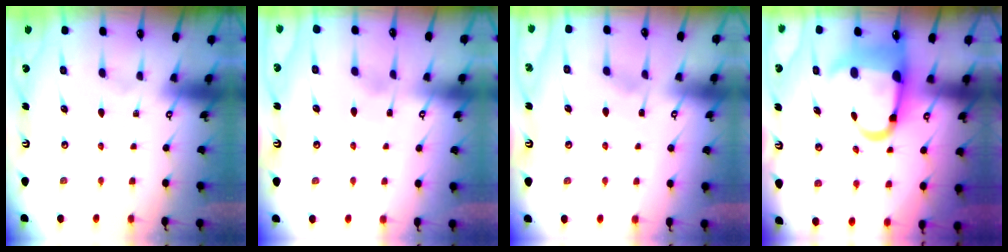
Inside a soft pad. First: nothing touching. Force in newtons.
{"total": 2.6, "press": 2.5, "slide": 0.2}
{"total": 3.0, "press": 3.0, "slide": 0.4}
{"total": 11.8, "press": 11.4, "slide": 3.0}